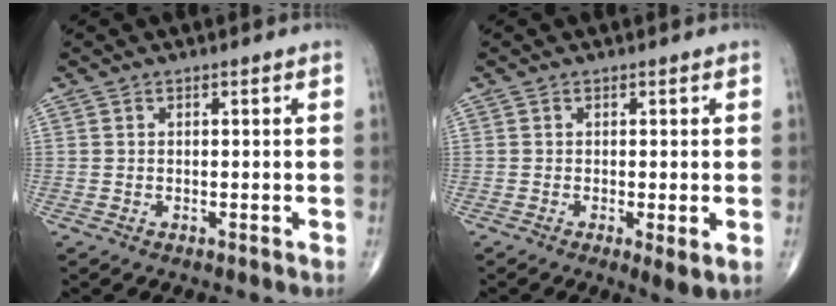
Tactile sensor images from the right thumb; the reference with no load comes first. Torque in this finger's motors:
{"motor_torque": [-0.16, 0.19, -0.11, -0.13, -0.03]}